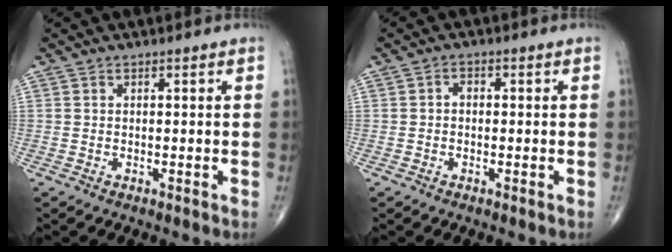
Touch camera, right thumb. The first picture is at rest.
{"total": 1.6, "force": [-0.1, 1.2, 1.1], "torque": [-0.010, 0.007, -0.007]}